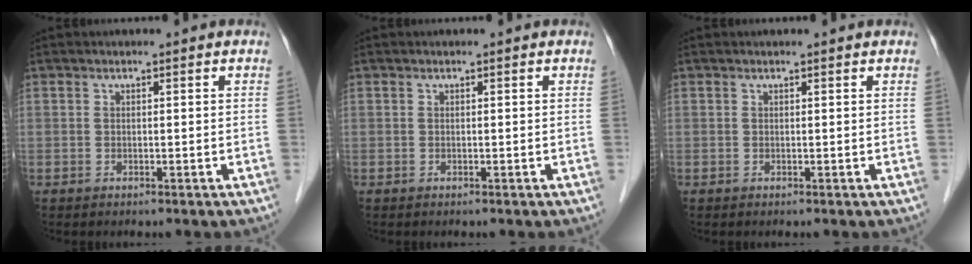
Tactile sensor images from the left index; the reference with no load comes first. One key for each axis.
{"total": 0.0}
{"total": 0.6, "fx": 0.5, "fy": 0.1, "fz": 0.1, "tx": -0.004, "ty": 0.006, "tz": 0.004}